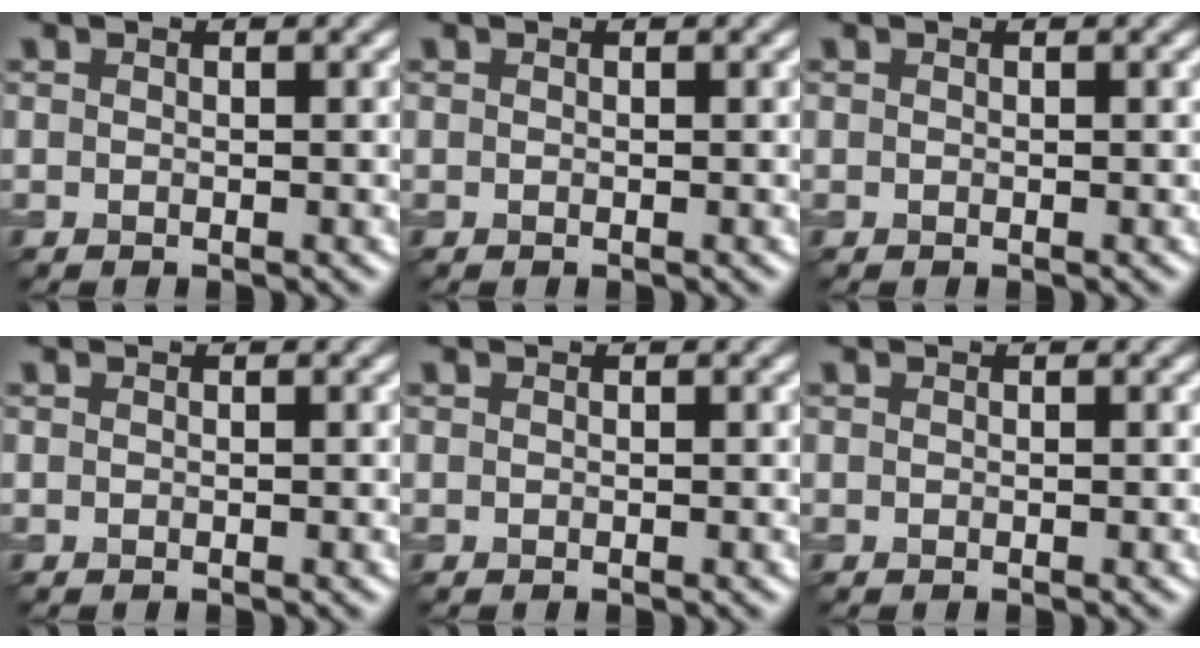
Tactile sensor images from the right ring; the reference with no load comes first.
{"total": 0.0}
{"total": 0.0}
{"total": 0.0}
{"total": 0.0}
{"total": 0.0}